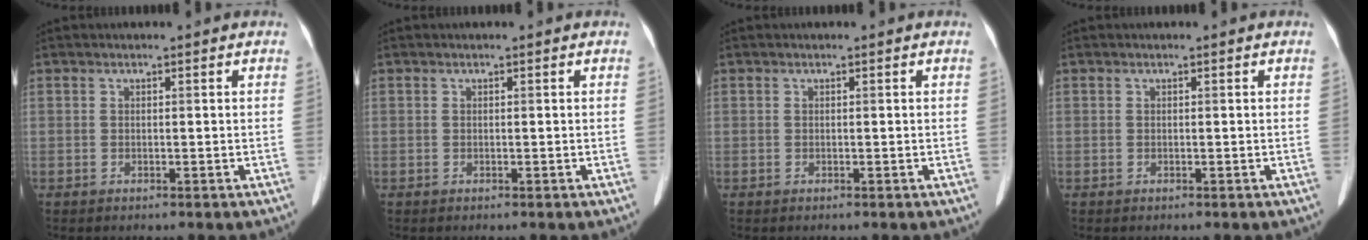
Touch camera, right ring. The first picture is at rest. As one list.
[{"total": 0.0}, {"total": 0.0}, {"total": 0.0}]